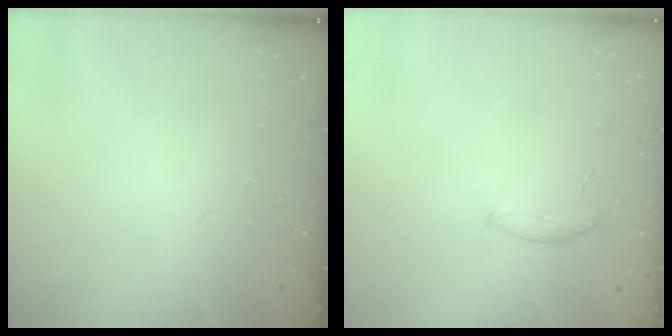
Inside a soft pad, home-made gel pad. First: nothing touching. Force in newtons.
{"total": 6.0, "press": 5.9, "slide": 1.3}